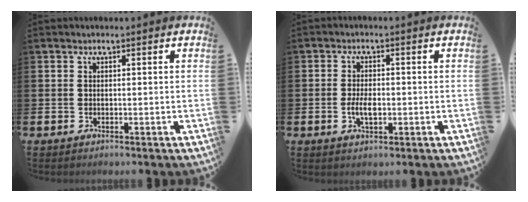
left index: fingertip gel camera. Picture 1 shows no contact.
{"total": 3.3, "force": [-0.4, 1.6, 2.8], "torque": [-0.043, 0.000, -0.010]}